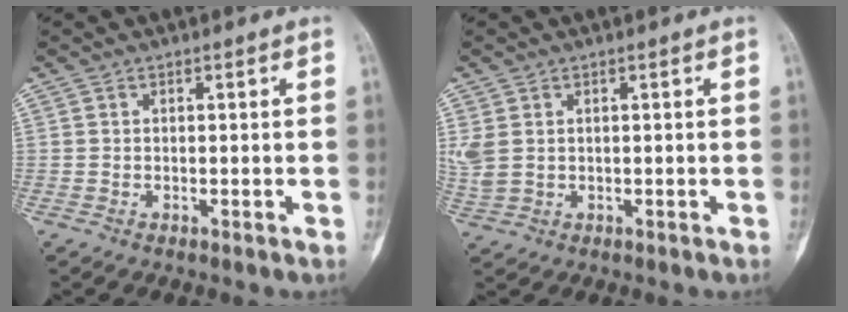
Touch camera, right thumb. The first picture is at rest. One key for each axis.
{"total": 4.1, "fx": 1.0, "fy": 2.9, "fz": 2.7, "tx": -0.078, "ty": 0.003, "tz": 0.032}